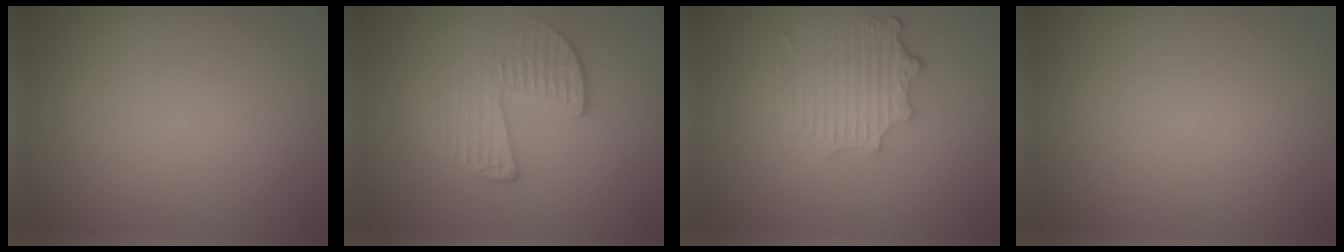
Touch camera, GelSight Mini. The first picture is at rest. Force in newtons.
{"total": 2.8, "press": 2.0, "slide": 1.9}
{"total": 4.1, "press": 3.3, "slide": 2.4}
{"total": 0.0}